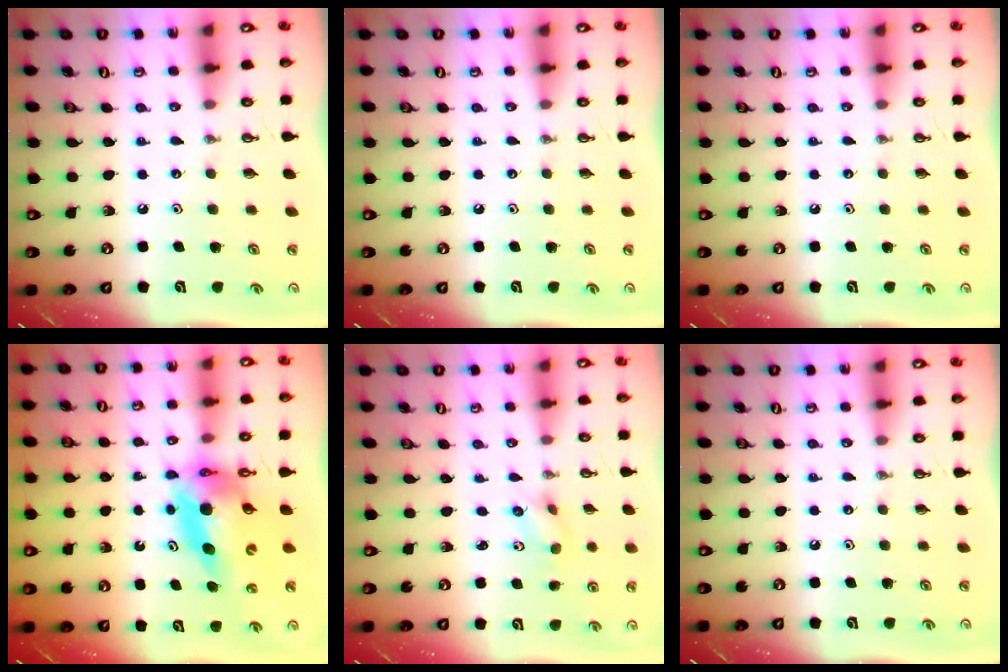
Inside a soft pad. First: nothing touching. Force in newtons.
{"total": 0.0}
{"total": 0.0}
{"total": 11.6, "press": 11.6, "slide": 1.1}
{"total": 2.8, "press": 2.6, "slide": 1.1}
{"total": 0.0}